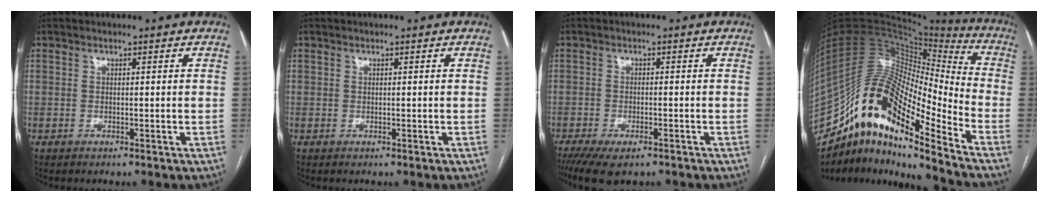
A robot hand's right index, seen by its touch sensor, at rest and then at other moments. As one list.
[{"total": 0.0}, {"total": 8.0, "force": [-5.9, 2.6, 4.7], "torque": [-0.074, -0.014, -0.092]}, {"total": 21.9, "force": [-15.2, 4.6, 15.0], "torque": [-0.290, 0.033, -0.274]}]